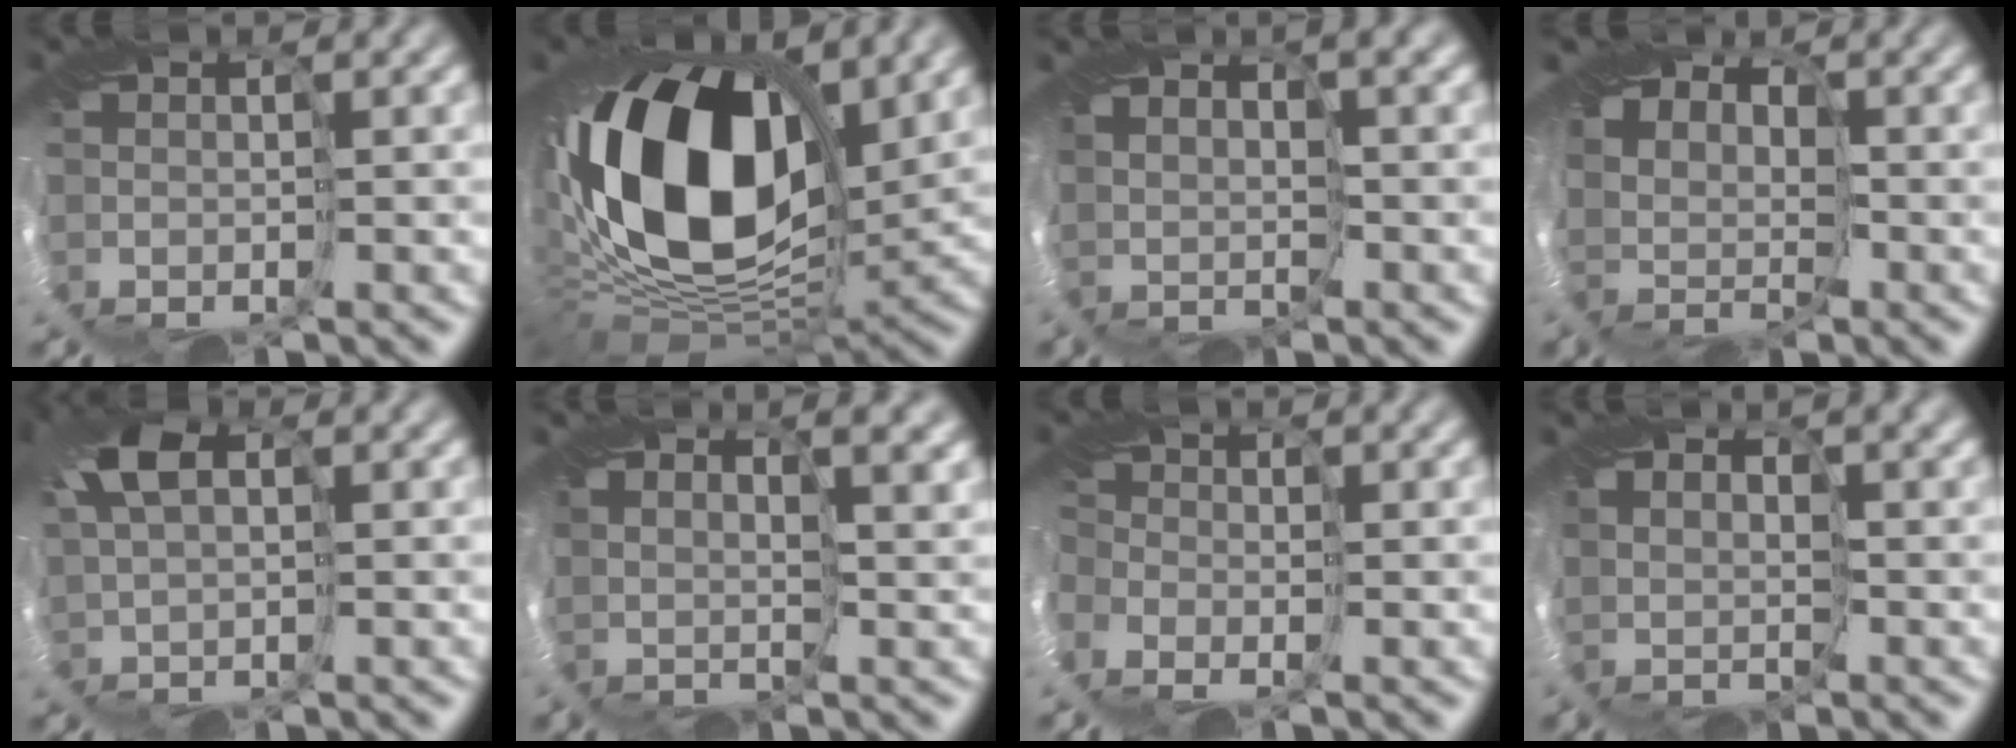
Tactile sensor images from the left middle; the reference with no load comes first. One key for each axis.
{"total": 17.1, "fx": 3.4, "fy": 10.3, "fz": 13.2, "tx": -0.274, "ty": 0.001, "tz": 0.056}
{"total": 3.4, "fx": 2.9, "fy": 1.0, "fz": 1.5, "tx": -0.030, "ty": 0.012, "tz": 0.055}
{"total": 6.4, "fx": 3.5, "fy": 3.9, "fz": 3.6, "tx": -0.078, "ty": 0.017, "tz": 0.059}
{"total": 3.5, "fx": 1.7, "fy": 1.8, "fz": 2.4, "tx": -0.078, "ty": 0.020, "tz": 0.029}
{"total": 4.2, "fx": 3.8, "fy": 1.0, "fz": 1.5, "tx": -0.032, "ty": 0.007, "tz": 0.073}
{"total": 2.6, "fx": -2.1, "fy": 1.5, "fz": 0.4, "tx": -0.018, "ty": -0.017, "tz": -0.037}
{"total": 1.9, "fx": 1.8, "fy": 0.6, "fz": 0.0, "tx": -0.005, "ty": 0.006, "tz": 0.039}